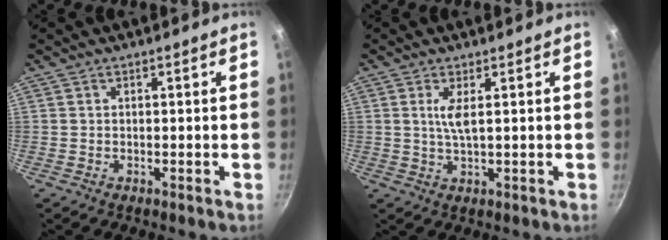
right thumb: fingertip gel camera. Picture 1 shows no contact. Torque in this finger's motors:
{"motor_torque": [0.18, 0.31, 0.63, 0.32, 0.07]}